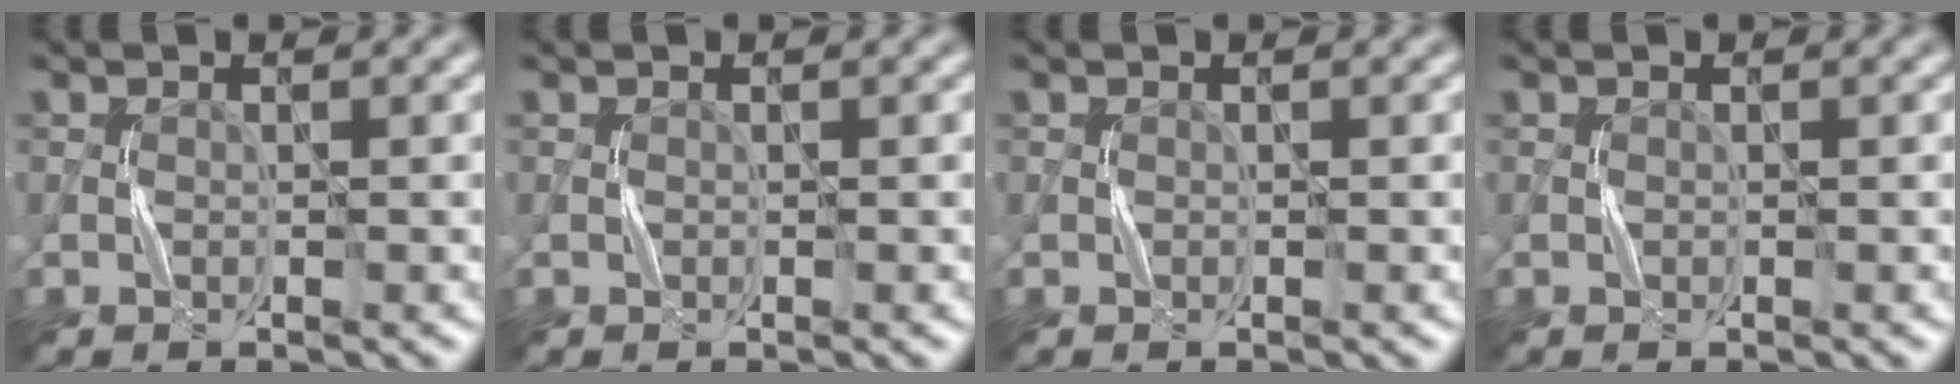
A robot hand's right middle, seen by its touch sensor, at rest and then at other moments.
{"total": 0.0}
{"total": 0.0}
{"total": 0.0}